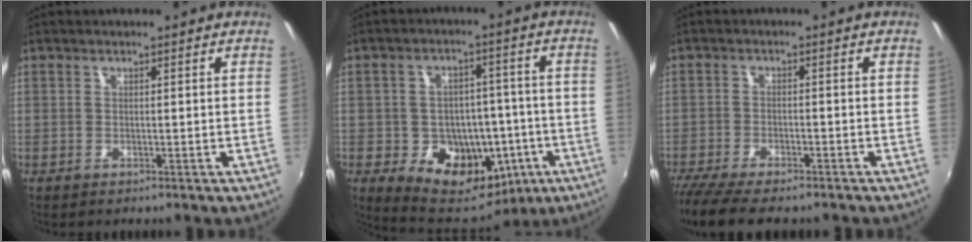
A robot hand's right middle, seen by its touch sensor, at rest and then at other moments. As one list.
[{"total": 15.3, "force": [-5.0, 11.9, 8.2], "torque": [-0.156, 0.017, -0.052]}, {"total": 10.9, "force": [-9.1, 2.1, 5.6], "torque": [-0.129, -0.044, -0.157]}]